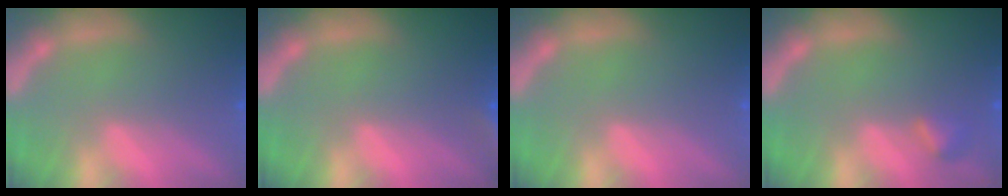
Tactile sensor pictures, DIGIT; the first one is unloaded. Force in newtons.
{"total": 3.5}
{"total": 0.0}
{"total": 1.4}